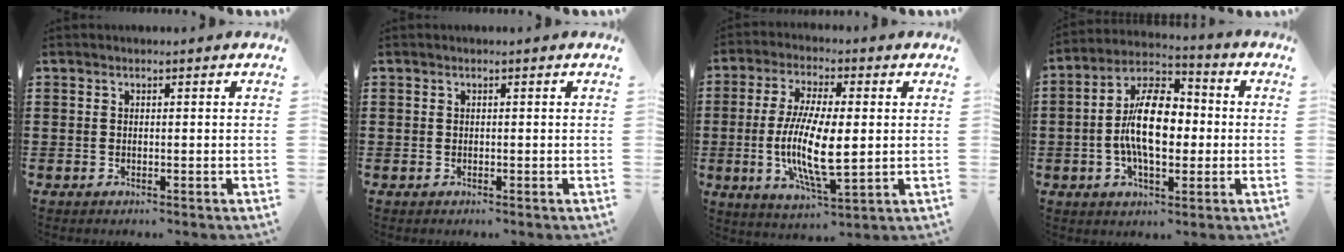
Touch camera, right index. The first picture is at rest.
{"total": 0.0}
{"total": 11.3, "force": [-0.6, 3.8, 10.6], "torque": [-0.218, -0.007, -0.012]}
{"total": 11.6, "force": [-0.8, 6.0, 9.9], "torque": [-0.197, 0.002, -0.023]}